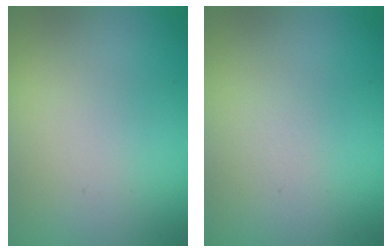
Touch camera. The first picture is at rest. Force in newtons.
{"total": 0.0}